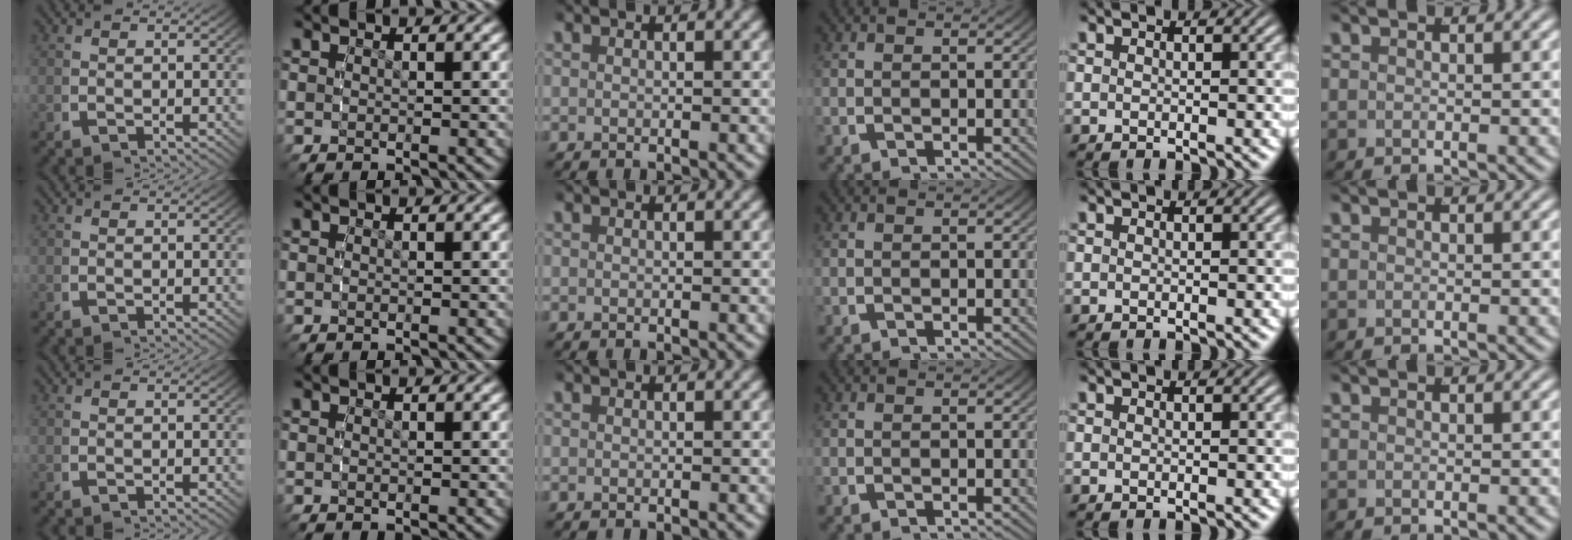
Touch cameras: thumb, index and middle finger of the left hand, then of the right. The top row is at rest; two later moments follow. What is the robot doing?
{"motion": "reach", "object": "pen bag"}